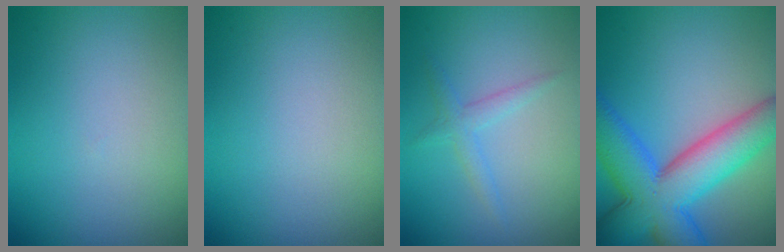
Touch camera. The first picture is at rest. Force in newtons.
{"total": 0.0}
{"total": 1.7, "press": 1.7, "slide": 0.0}
{"total": 10.8, "press": 10.8, "slide": 0.4}